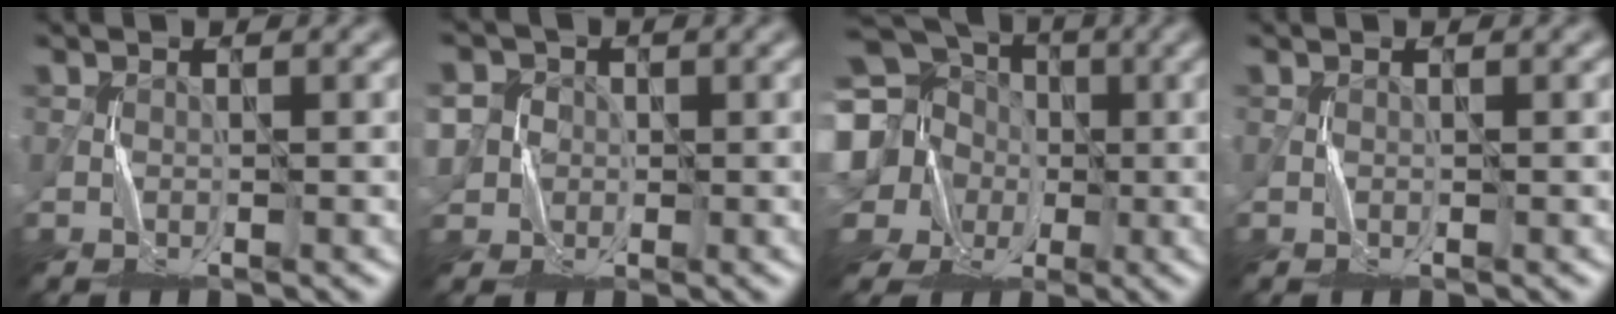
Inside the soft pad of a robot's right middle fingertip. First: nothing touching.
{"total": 6.9, "force": [0.2, 6.4, 2.5], "torque": [-0.058, 0.032, -0.025]}
{"total": 20.4, "force": [0.5, 18.4, 8.9], "torque": [-0.234, 0.008, -0.040]}
{"total": 0.0}